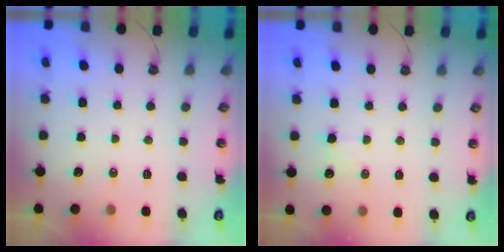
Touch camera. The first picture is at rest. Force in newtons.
{"total": 5.7, "press": 5.6, "slide": 1.2}